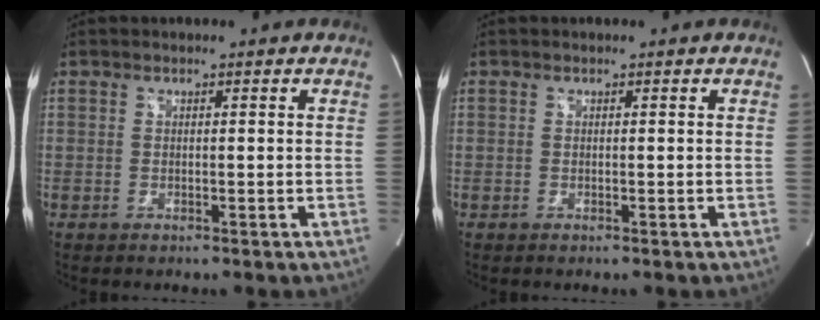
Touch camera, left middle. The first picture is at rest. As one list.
[{"total": 0.0}]